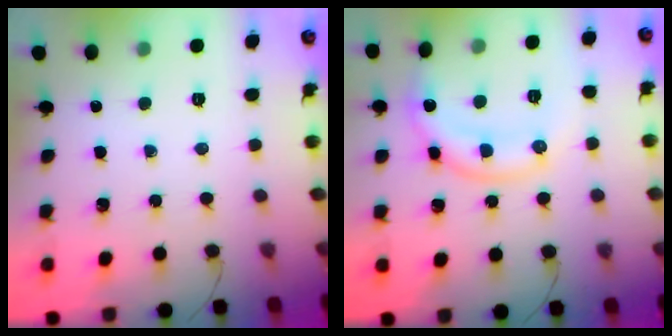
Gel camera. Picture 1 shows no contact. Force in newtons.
{"total": 12.3, "press": 12.3, "slide": 1.0}